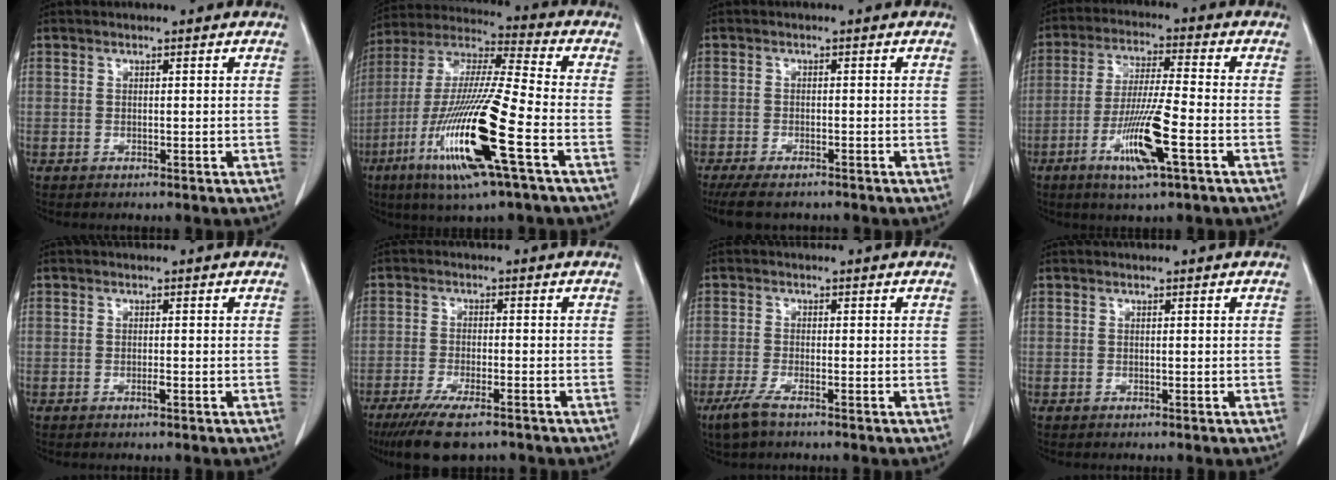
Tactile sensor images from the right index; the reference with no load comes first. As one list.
[{"total": 19.7, "force": [-7.6, 0.6, 18.2], "torque": [-0.394, -0.035, -0.148]}, {"total": 6.7, "force": [-5.6, 1.9, 3.2], "torque": [-0.050, -0.012, -0.088]}, {"total": 10.8, "force": [-4.3, 0.2, 9.9], "torque": [-0.194, -0.017, -0.080]}, {"total": 0.7, "force": [-0.4, 0.0, 0.5], "torque": [-0.013, 0.000, -0.004]}, {"total": 9.5, "force": [-7.0, 2.1, 6.1], "torque": [-0.100, -0.018, -0.109]}, {"total": 3.7, "force": [-2.5, 0.5, 2.6], "torque": [-0.063, -0.009, -0.050]}, {"total": 0.0}]